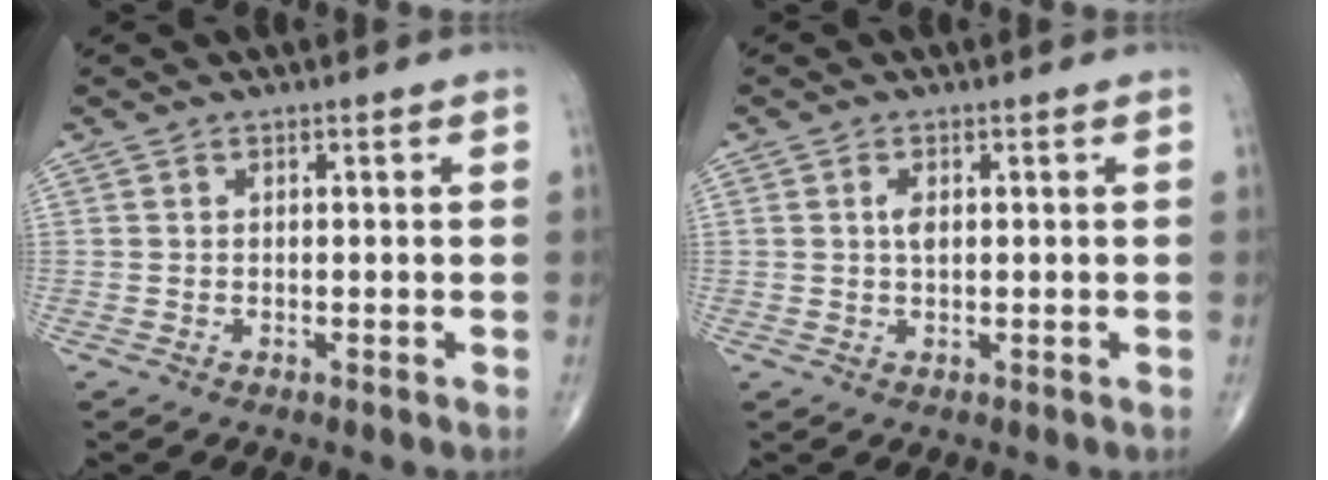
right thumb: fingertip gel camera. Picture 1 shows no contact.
{"total": 2.0, "force": [0.4, 1.0, 1.6], "torque": [-0.030, -0.001, 0.008]}